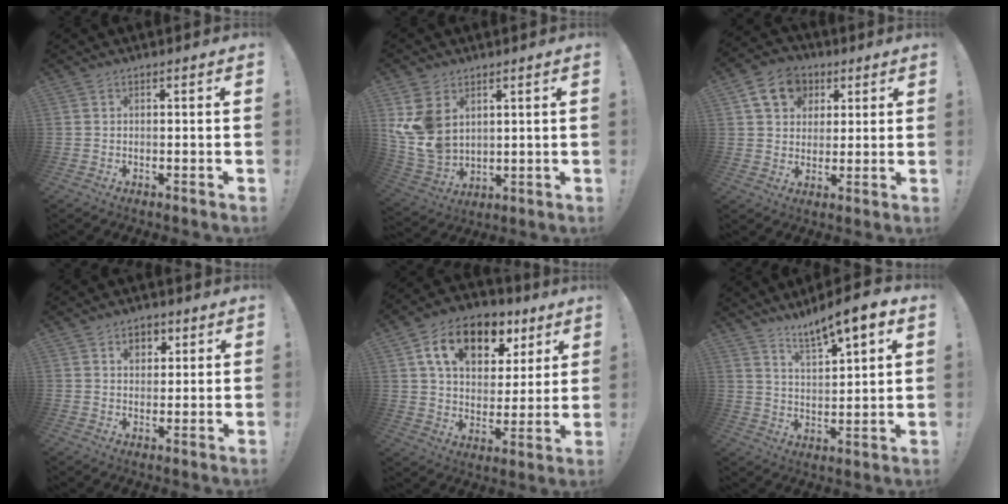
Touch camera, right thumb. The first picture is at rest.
{"total": 10.9, "force": [4.3, 8.0, 6.1], "torque": [-0.129, -0.032, 0.088]}
{"total": 11.6, "force": [4.9, 9.4, 4.7], "torque": [-0.069, -0.014, 0.098]}
{"total": 5.1, "force": [2.2, 3.8, 2.6], "torque": [-0.038, 0.000, 0.037]}
{"total": 16.3, "force": [8.5, 10.3, 9.4], "torque": [-0.156, -0.030, 0.153]}
{"total": 9.1, "force": [7.4, 1.4, 5.1], "torque": [-0.082, -0.057, 0.123]}